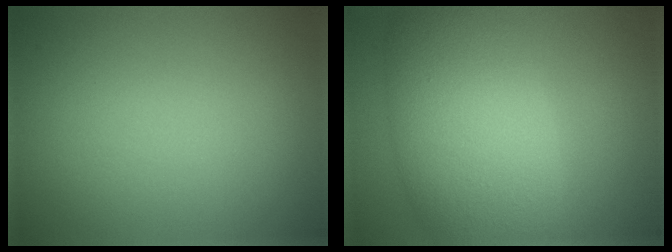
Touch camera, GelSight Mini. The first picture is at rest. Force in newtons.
{"total": 10.0, "press": 10.0, "slide": 0.5}